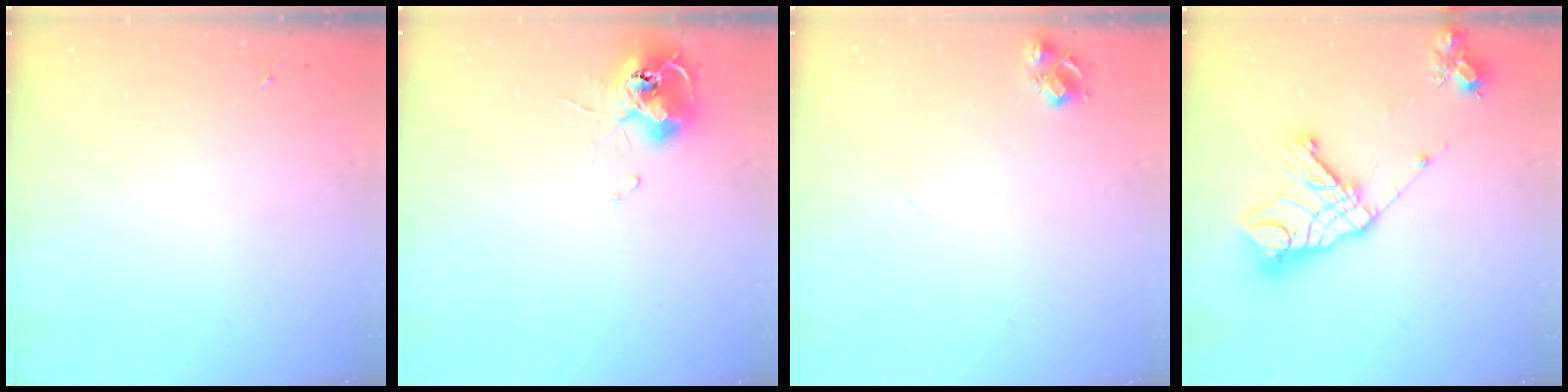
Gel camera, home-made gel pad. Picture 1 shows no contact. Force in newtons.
{"total": 12.0, "press": 11.9, "slide": 1.2}
{"total": 7.3, "press": 7.2, "slide": 0.8}
{"total": 19.8, "press": 19.6, "slide": 2.6}